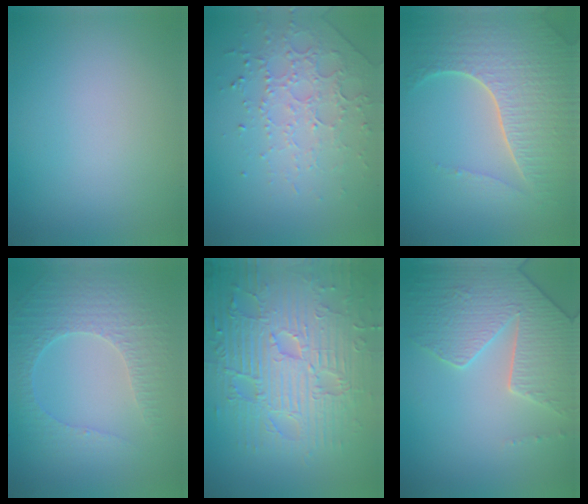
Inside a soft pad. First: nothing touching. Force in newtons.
{"total": 4.4, "press": 3.0, "slide": 3.2}
{"total": 7.4, "press": 5.3, "slide": 5.2}
{"total": 4.5, "press": 3.3, "slide": 3.1}
{"total": 9.4, "press": 6.8, "slide": 6.4}
{"total": 5.0, "press": 4.8, "slide": 1.3}